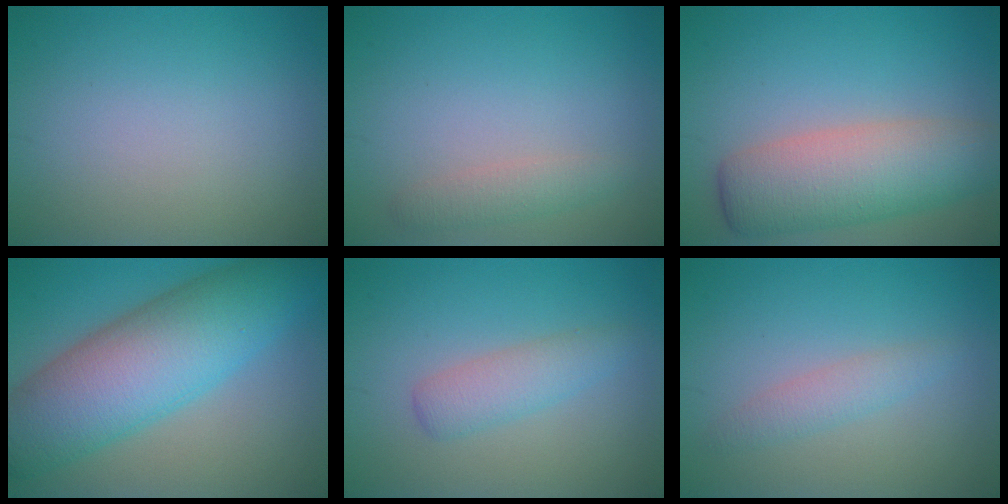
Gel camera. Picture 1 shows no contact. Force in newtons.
{"total": 1.7, "press": 1.7, "slide": 0.0}
{"total": 7.4, "press": 7.4, "slide": 0.2}
{"total": 11.3, "press": 11.2, "slide": 0.1}
{"total": 2.6, "press": 2.6, "slide": 0.0}
{"total": 1.8, "press": 1.8, "slide": 0.0}